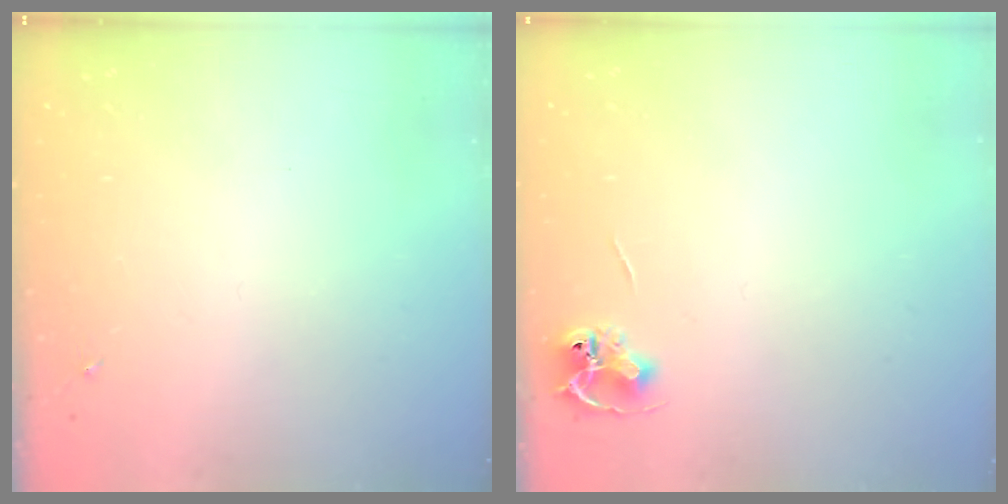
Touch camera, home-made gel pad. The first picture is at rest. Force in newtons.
{"total": 6.5, "press": 6.5, "slide": 0.5}